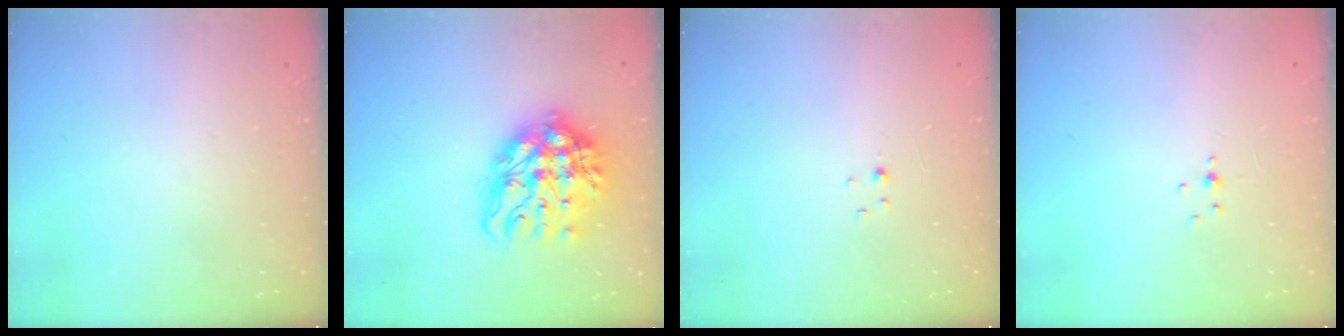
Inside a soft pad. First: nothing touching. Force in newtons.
{"total": 17.1, "press": 17.0, "slide": 2.0}
{"total": 1.1, "press": 1.1, "slide": 0.2}
{"total": 1.8, "press": 1.8, "slide": 0.2}